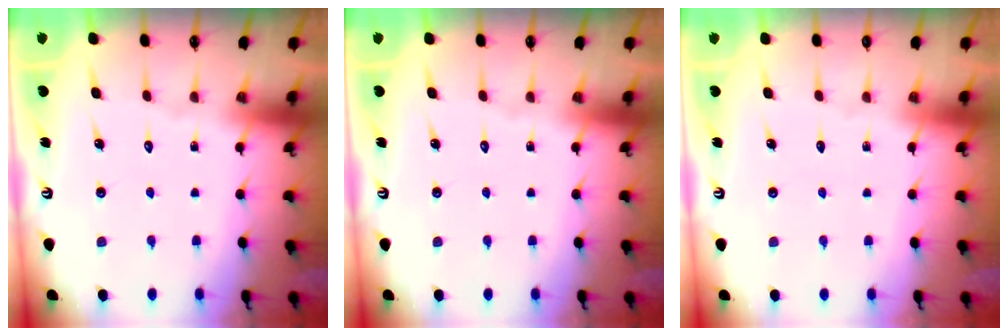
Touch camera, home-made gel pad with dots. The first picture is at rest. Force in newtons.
{"total": 0.0}
{"total": 0.0}